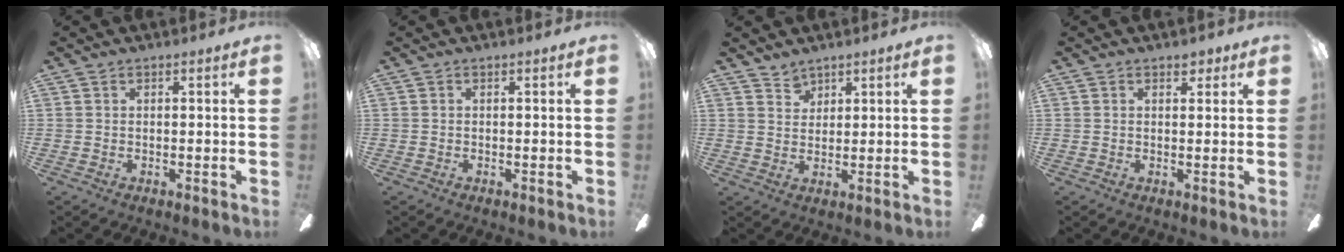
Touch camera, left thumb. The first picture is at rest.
{"total": 0.0}
{"total": 3.3, "force": [2.9, 1.6, -0.1], "torque": [0.002, -0.014, 0.055]}
{"total": 2.6, "force": [1.8, 1.5, 1.1], "torque": [0.001, -0.007, 0.027]}